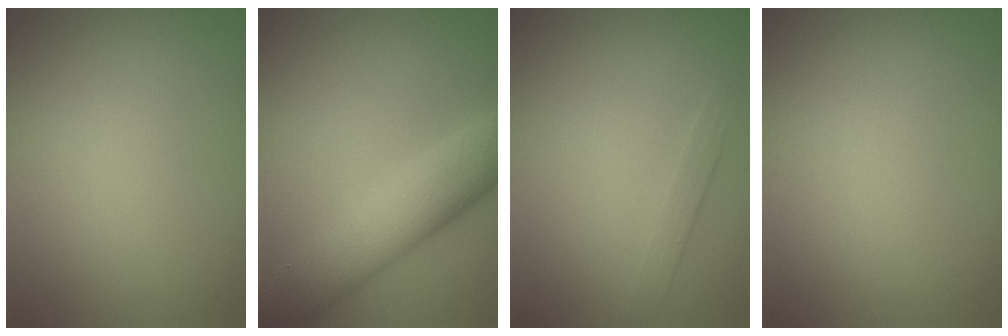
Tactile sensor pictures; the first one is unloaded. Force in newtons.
{"total": 8.3, "press": 8.3, "slide": 0.1}
{"total": 1.4, "press": 1.4, "slide": 0.0}
{"total": 0.0}